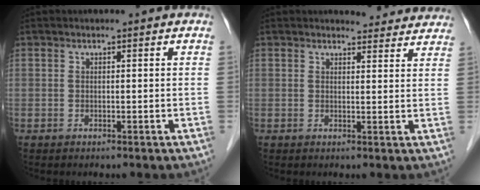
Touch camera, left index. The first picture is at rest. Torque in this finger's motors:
{"motor_torque": [0.73, -0.86, 0.06, 0.00]}